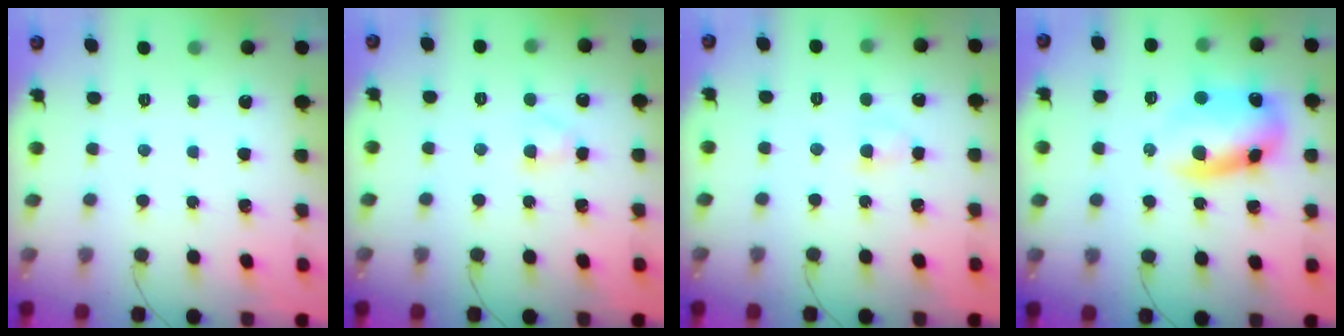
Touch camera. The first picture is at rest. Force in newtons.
{"total": 2.6, "press": 2.3, "slide": 1.2}
{"total": 3.3, "press": 3.0, "slide": 1.3}
{"total": 10.8, "press": 10.7, "slide": 1.8}